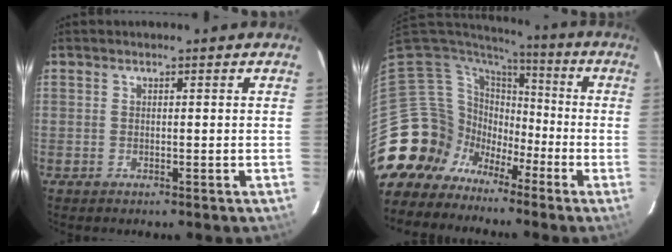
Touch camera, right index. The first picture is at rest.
{"total": 14.2, "force": [-7.2, 12.0, 2.4], "torque": [-0.080, 0.042, -0.134]}